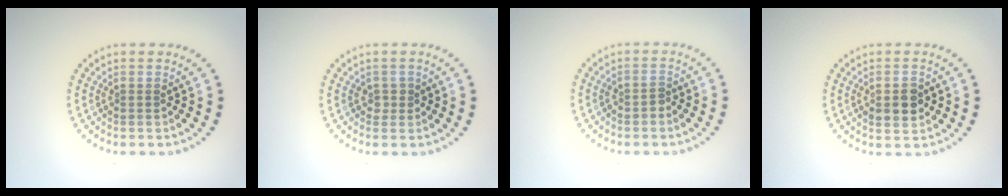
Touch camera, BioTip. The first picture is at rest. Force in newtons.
{"total": 0.8, "press": 0.8, "slide": 0.3}
{"total": 1.2, "press": 1.1, "slide": 0.4}
{"total": 2.9, "press": 2.9, "slide": 0.1}